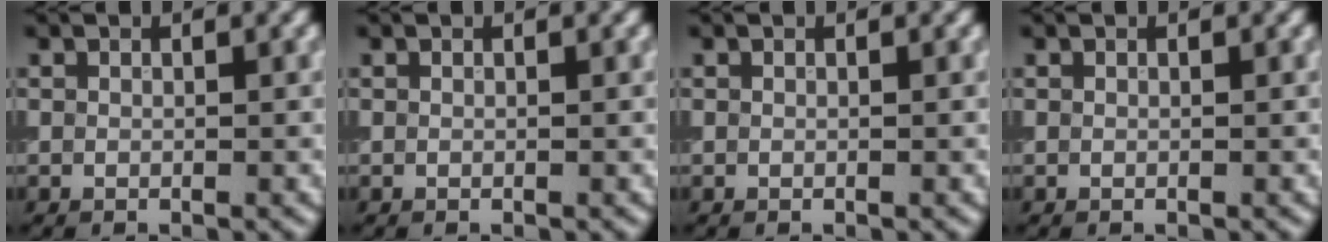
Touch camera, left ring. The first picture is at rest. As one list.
[{"total": 0.0}, {"total": 0.0}, {"total": 0.0}]